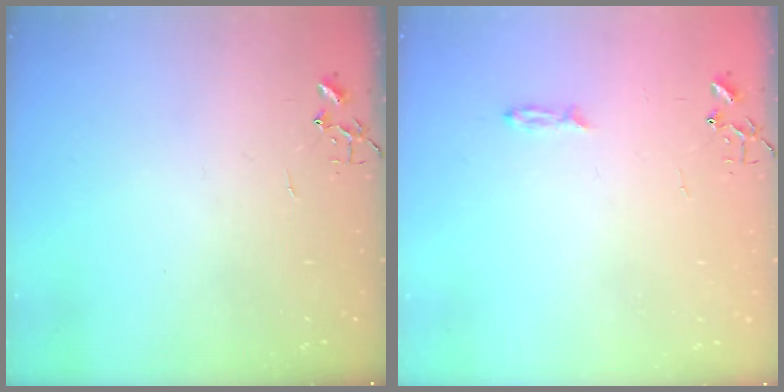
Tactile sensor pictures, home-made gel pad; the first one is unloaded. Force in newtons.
{"total": 2.7, "press": 2.7, "slide": 0.4}